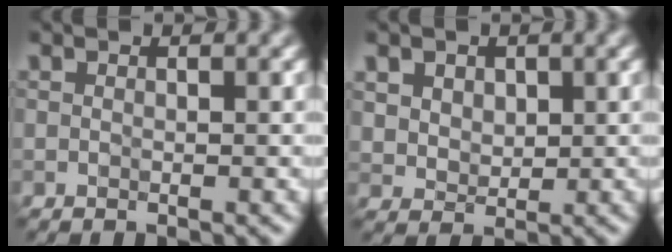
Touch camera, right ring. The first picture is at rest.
{"total": 3.7, "force": [1.8, 2.7, 1.8], "torque": [-0.052, 0.004, 0.038]}